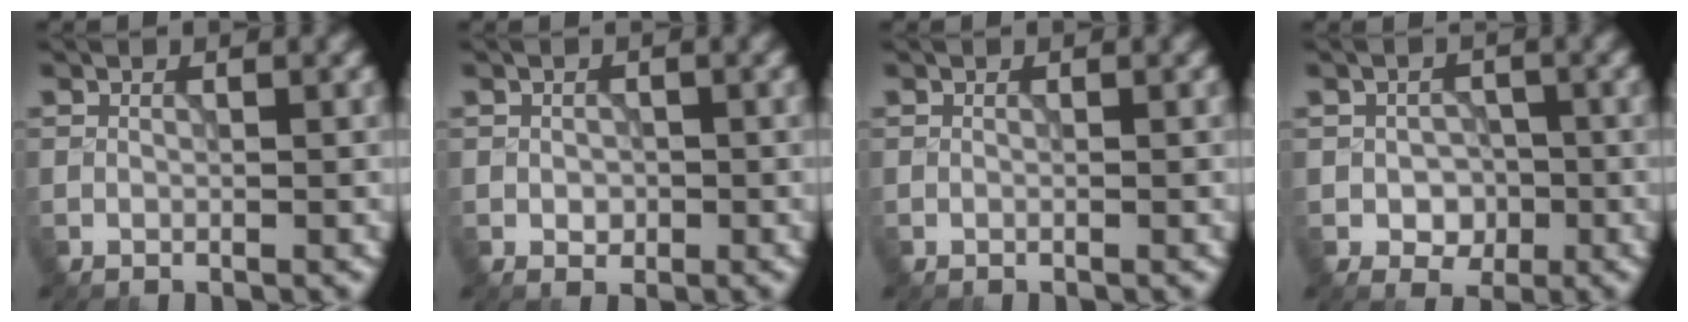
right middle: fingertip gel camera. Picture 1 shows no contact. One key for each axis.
{"total": 1.2, "fx": -0.1, "fy": 0.9, "fz": 0.7, "tx": -0.013, "ty": -0.003, "tz": -0.002}
{"total": 0.0}
{"total": 2.7, "fx": -0.5, "fy": 2.2, "fz": 1.5, "tx": -0.023, "ty": -0.004, "tz": -0.010}